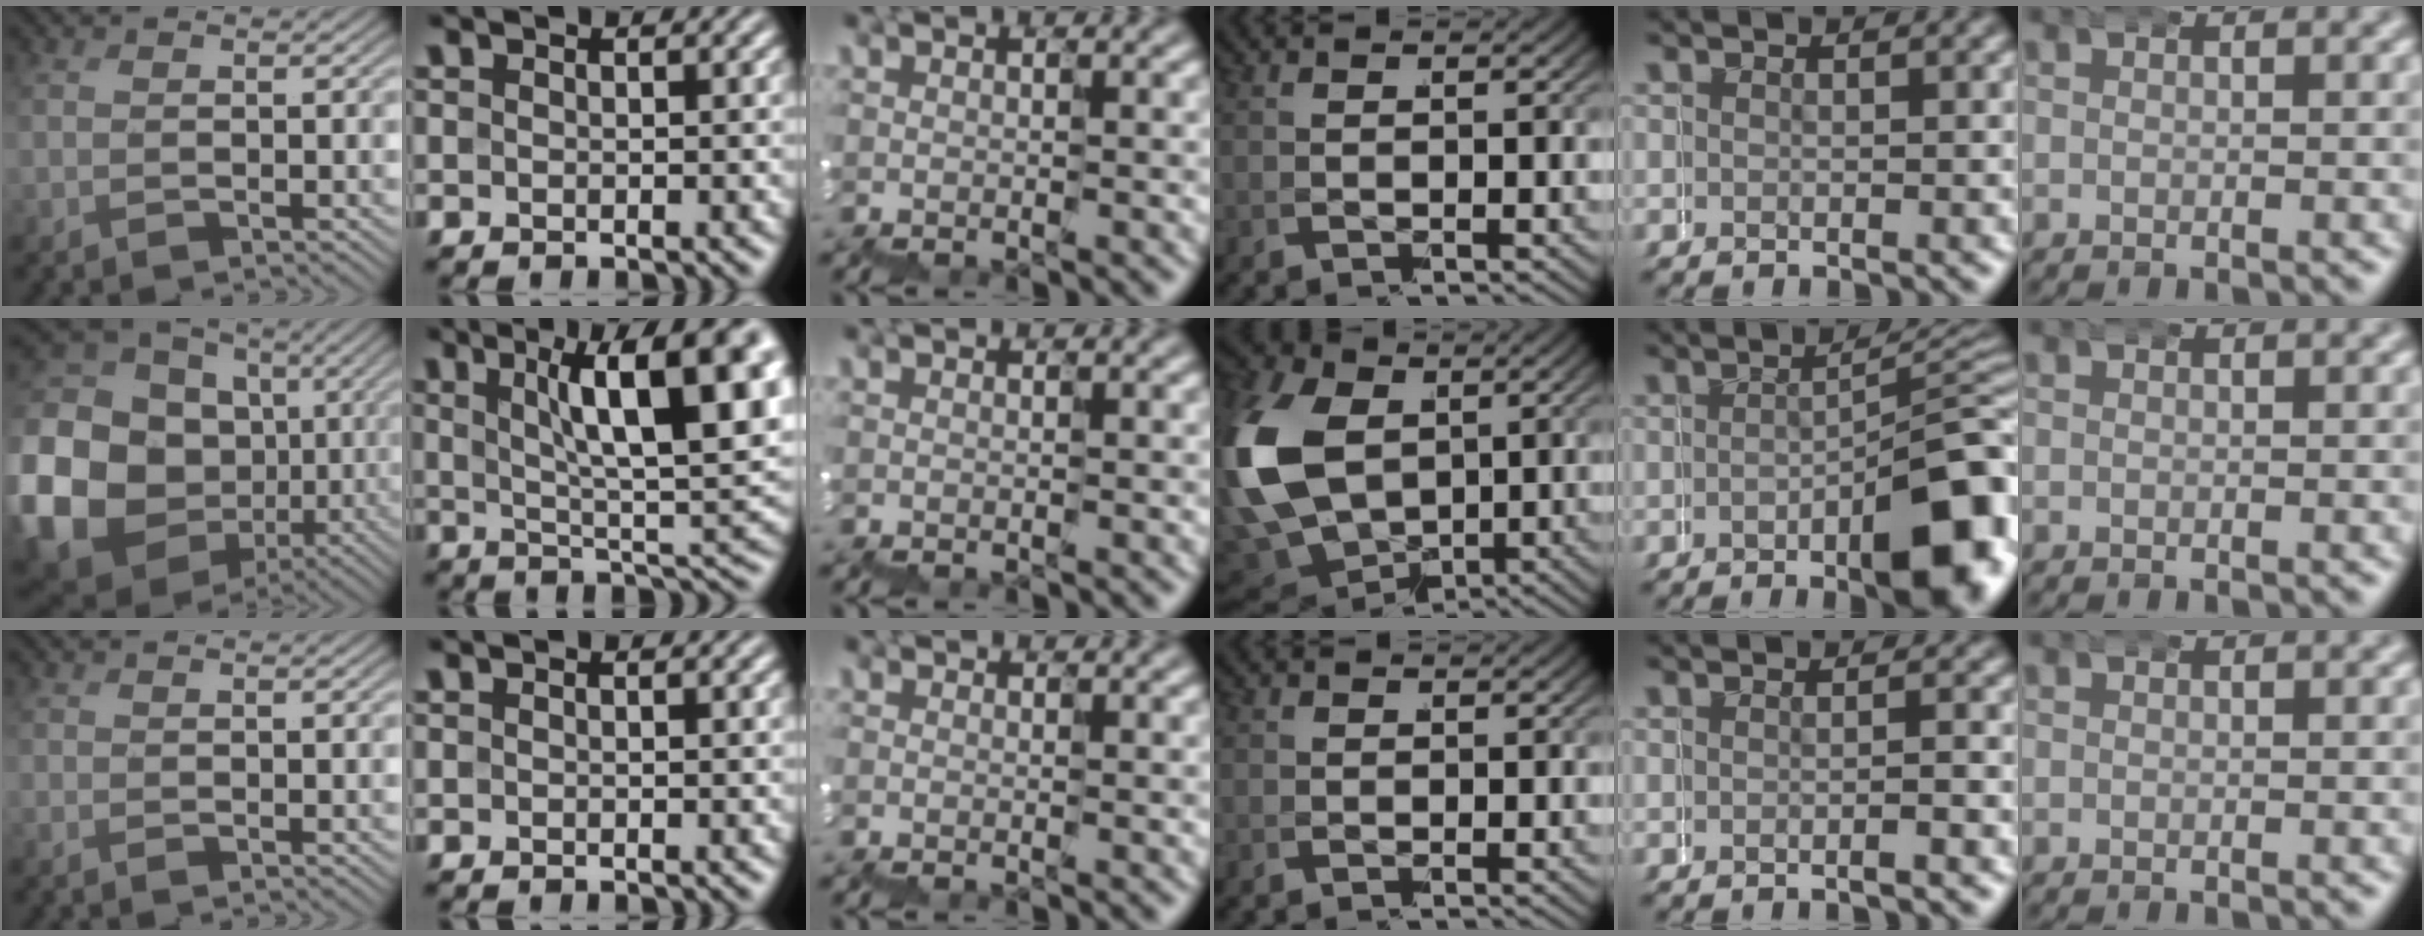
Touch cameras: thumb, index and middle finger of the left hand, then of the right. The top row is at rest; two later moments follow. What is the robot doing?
{"motion": "wrap", "object": "belt"}